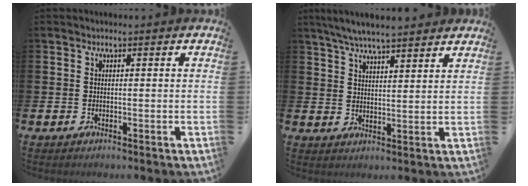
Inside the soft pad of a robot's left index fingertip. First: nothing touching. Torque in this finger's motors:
{"motor_torque": [0.13, -0.62, 0.96, 0.21]}